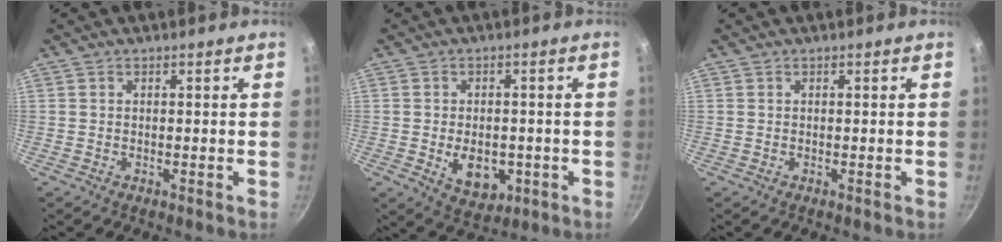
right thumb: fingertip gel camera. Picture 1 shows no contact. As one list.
[{"total": 8.1, "force": [-1.9, 5.5, 5.6], "torque": [-0.057, -0.002, -0.015]}, {"total": 0.0}]